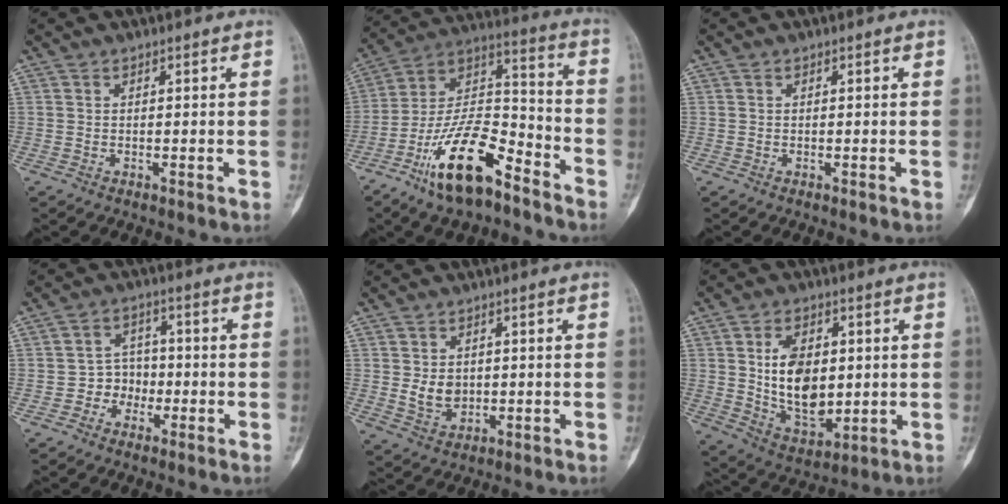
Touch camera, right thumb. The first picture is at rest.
{"total": 18.6, "force": [-11.6, 7.2, 12.7], "torque": [-0.219, 0.084, -0.213]}
{"total": 0.0}
{"total": 5.2, "force": [-1.6, 4.6, 1.7], "torque": [0.009, 0.019, -0.038]}
{"total": 5.0, "force": [0.3, 3.9, 3.1], "torque": [-0.036, -0.007, 0.016]}
{"total": 13.8, "force": [1.6, 8.8, 10.5], "torque": [-0.142, -0.016, 0.040]}